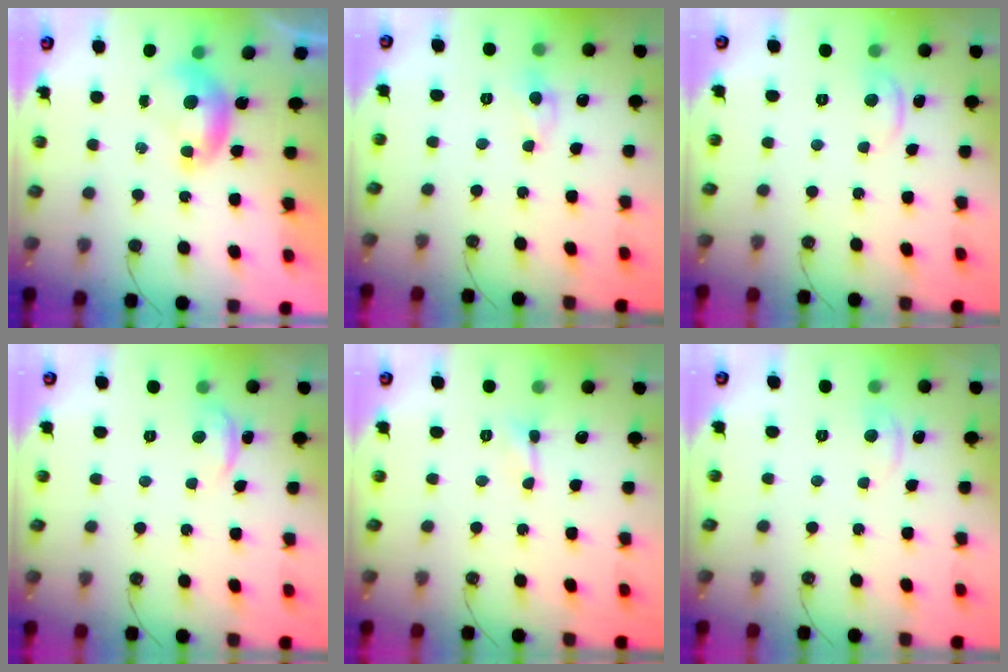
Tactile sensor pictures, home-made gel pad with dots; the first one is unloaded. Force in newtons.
{"total": 0.0}
{"total": 0.0}
{"total": 1.1, "press": 0.9, "slide": 0.7}
{"total": 2.4, "press": 2.3, "slide": 0.6}
{"total": 1.3, "press": 1.2, "slide": 0.4}